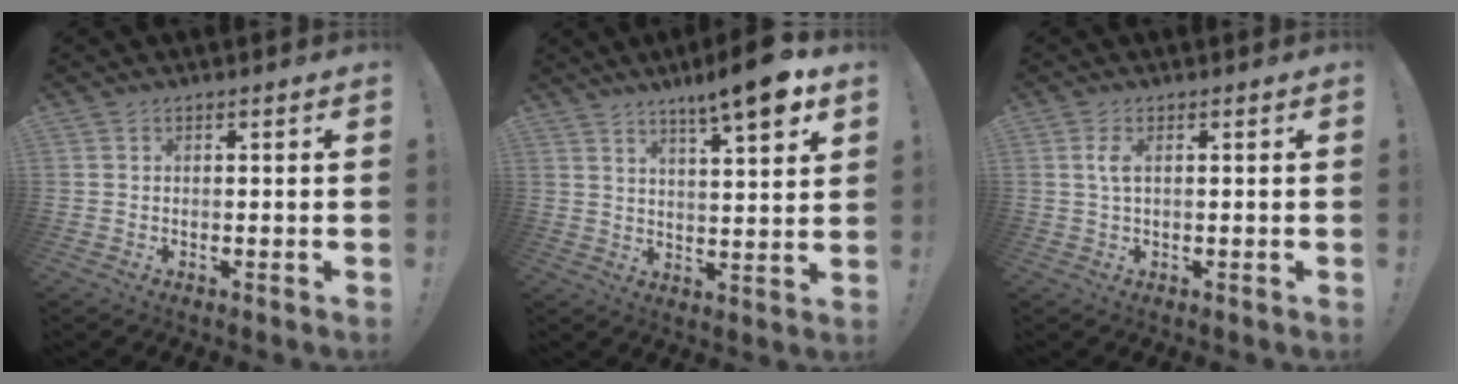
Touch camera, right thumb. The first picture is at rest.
{"total": 10.9, "force": [7.2, 1.1, 8.1], "torque": [-0.111, -0.049, 0.109]}
{"total": 2.5, "force": [0.5, 0.7, 2.4], "torque": [-0.041, -0.001, 0.007]}